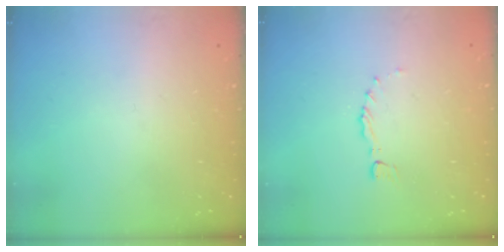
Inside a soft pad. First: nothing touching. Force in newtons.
{"total": 0.0}